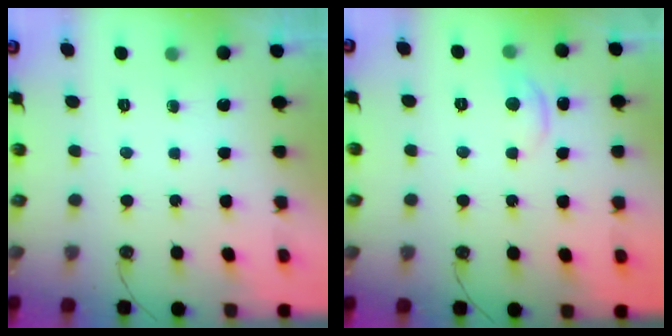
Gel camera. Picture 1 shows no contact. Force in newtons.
{"total": 0.9, "press": 0.8, "slide": 0.4}